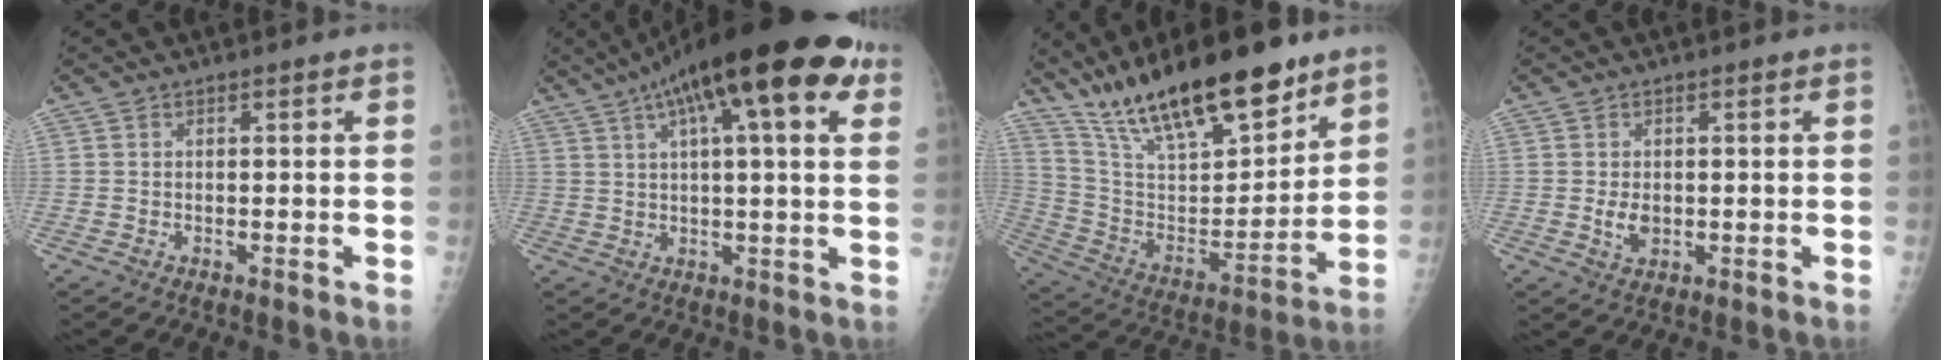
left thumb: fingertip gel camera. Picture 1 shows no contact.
{"total": 22.1, "force": [10.9, 6.0, 18.3], "torque": [-0.281, 0.020, 0.159]}
{"total": 25.2, "force": [18.2, 7.8, 15.7], "torque": [-0.235, -0.066, 0.320]}
{"total": 3.0, "force": [-0.1, 2.1, 2.2], "torque": [-0.035, -0.004, 0.003]}